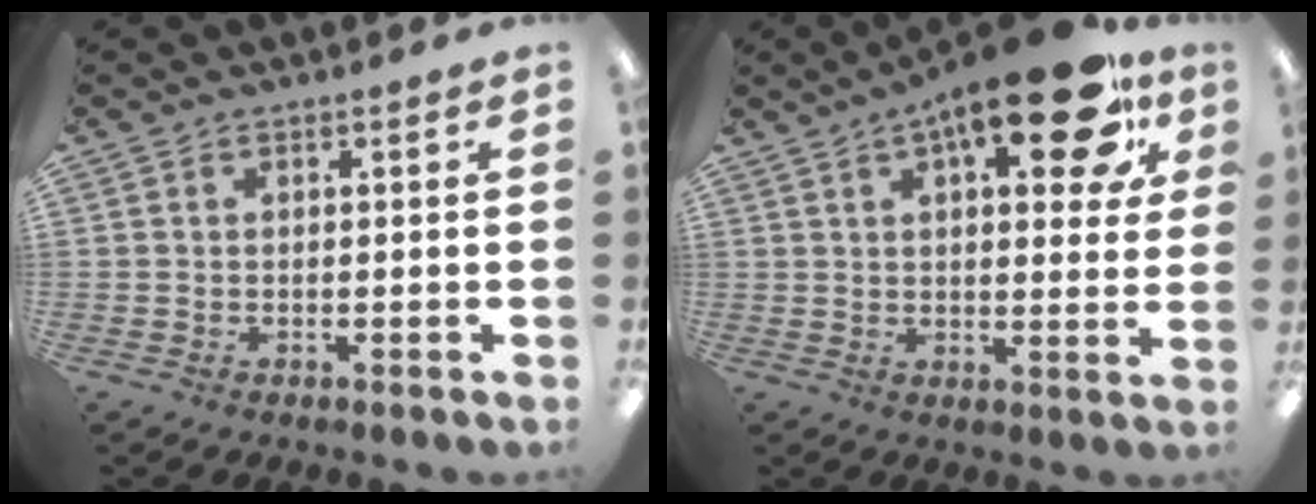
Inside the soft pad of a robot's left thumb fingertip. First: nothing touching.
{"total": 20.3, "force": [10.5, 7.7, 15.6], "torque": [-0.214, -0.039, 0.157]}